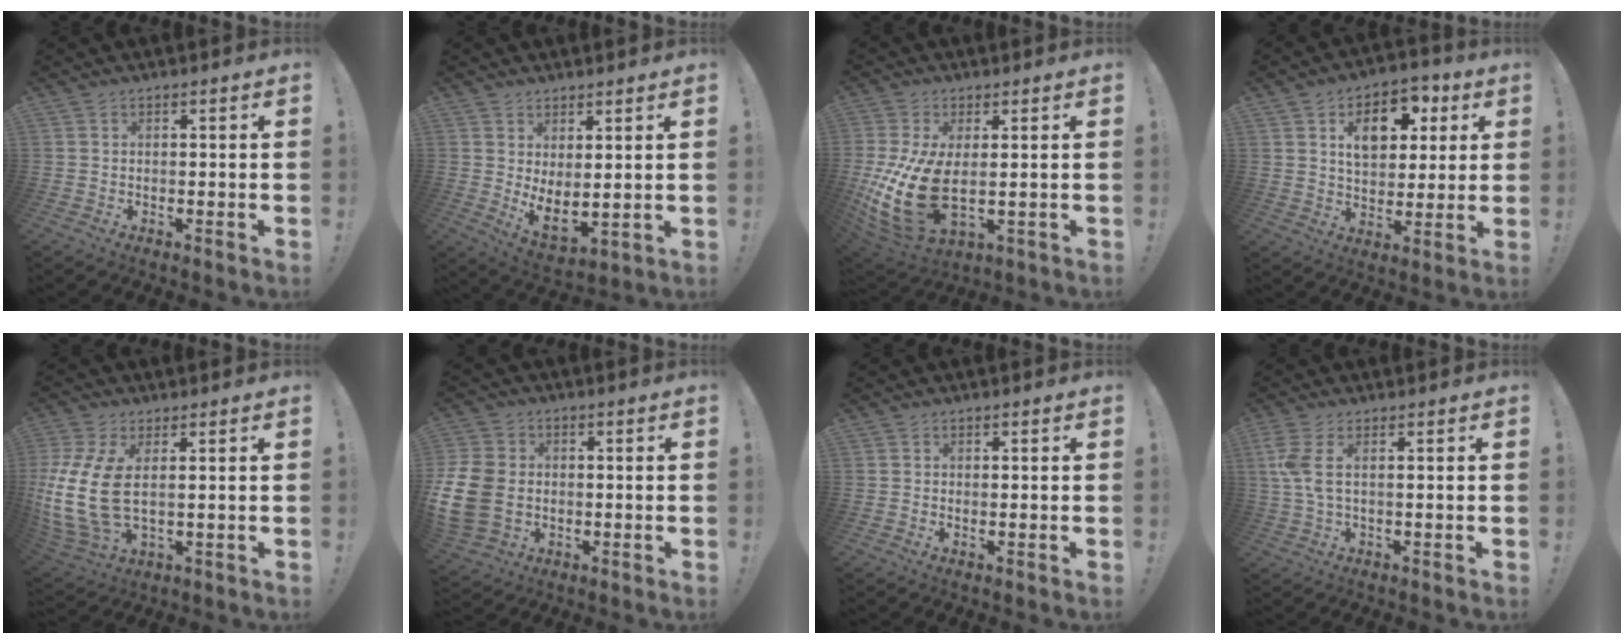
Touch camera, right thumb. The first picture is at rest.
{"total": 5.9, "force": [3.5, 2.3, 4.1], "torque": [-0.059, -0.043, 0.073]}
{"total": 17.9, "force": [-0.3, 9.6, 15.1], "torque": [-0.288, -0.014, 0.012]}
{"total": 12.7, "force": [4.7, 8.9, 7.8], "torque": [-0.106, -0.011, 0.086]}
{"total": 15.6, "force": [2.3, 8.5, 12.8], "torque": [-0.268, -0.019, 0.048]}
{"total": 14.1, "force": [-1.4, 11.0, 8.8], "torque": [-0.188, 0.013, -0.023]}
{"total": 0.0}
{"total": 5.9, "force": [1.1, 2.1, 5.4], "torque": [-0.115, -0.013, 0.016]}